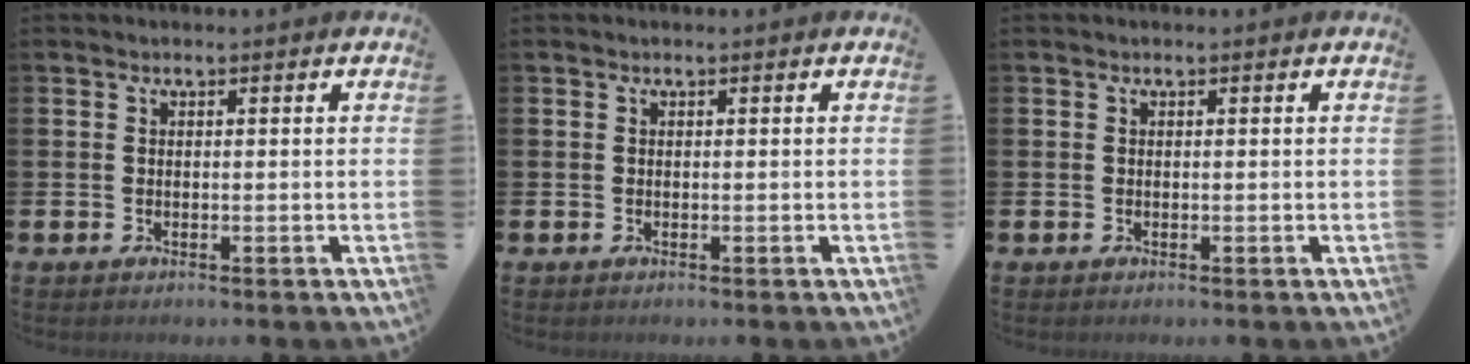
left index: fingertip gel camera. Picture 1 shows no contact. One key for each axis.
{"total": 0.0}
{"total": 0.0}